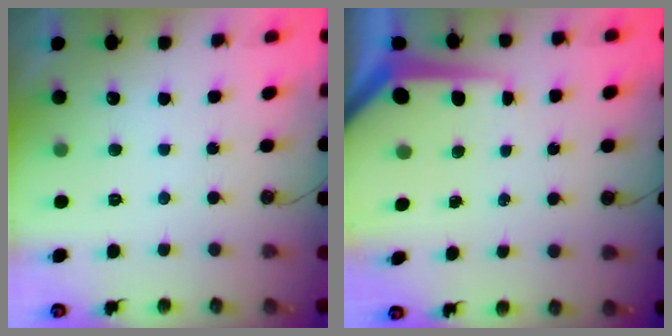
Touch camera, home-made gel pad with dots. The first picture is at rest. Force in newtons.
{"total": 6.6, "press": 6.6, "slide": 0.5}